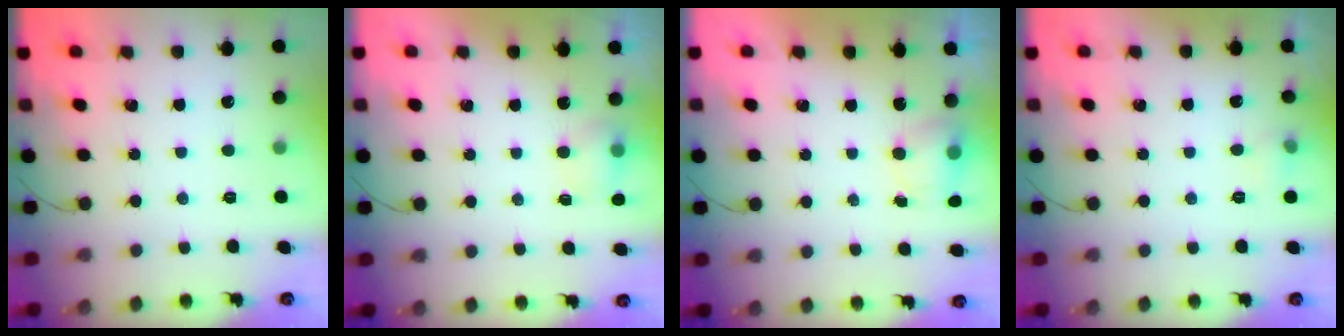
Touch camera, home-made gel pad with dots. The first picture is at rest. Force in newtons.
{"total": 7.8, "press": 4.2, "slide": 6.5}
{"total": 4.6, "press": 4.5, "slide": 0.7}
{"total": 4.6, "press": 4.4, "slide": 1.4}